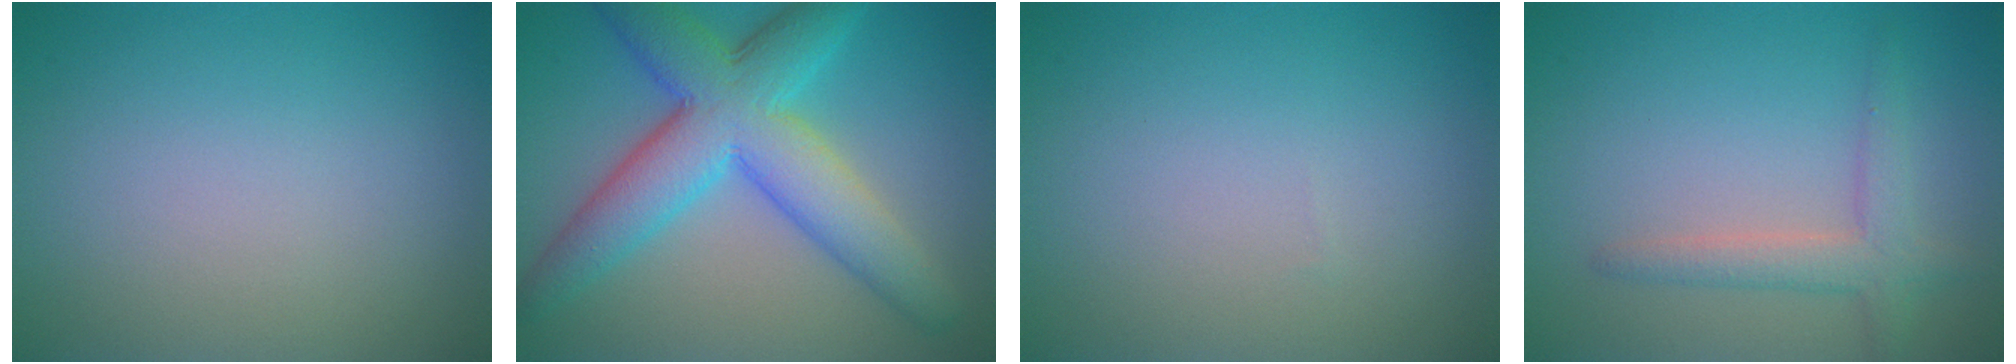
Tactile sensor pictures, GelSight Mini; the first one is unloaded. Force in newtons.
{"total": 8.8, "press": 8.8, "slide": 0.1}
{"total": 0.0}
{"total": 2.7, "press": 2.7, "slide": 0.2}